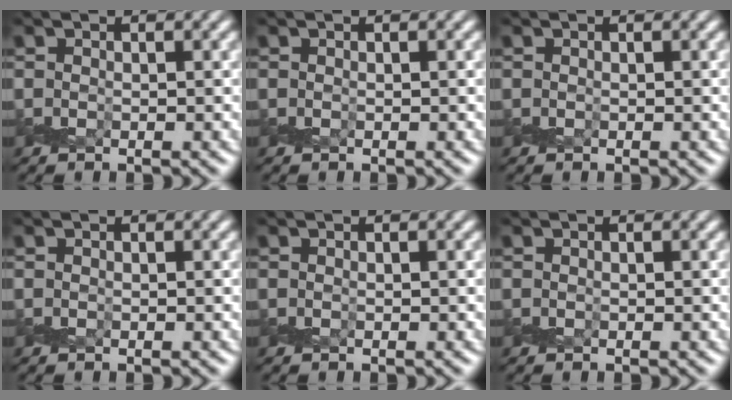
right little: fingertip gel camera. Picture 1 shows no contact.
{"total": 0.0}
{"total": 0.0}
{"total": 0.0}
{"total": 0.0}
{"total": 0.0}